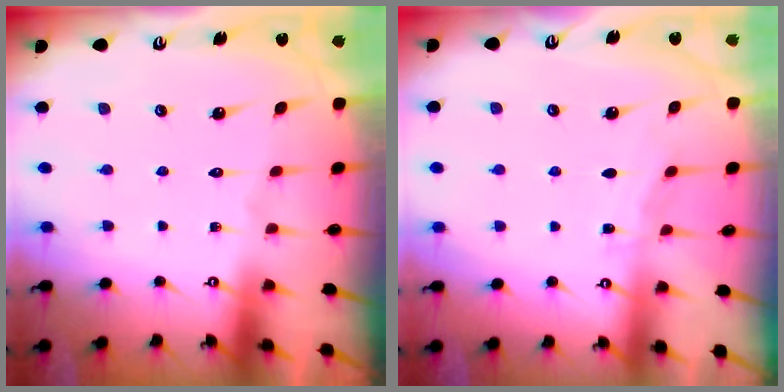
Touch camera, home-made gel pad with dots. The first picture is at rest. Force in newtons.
{"total": 4.0, "press": 3.9, "slide": 0.6}